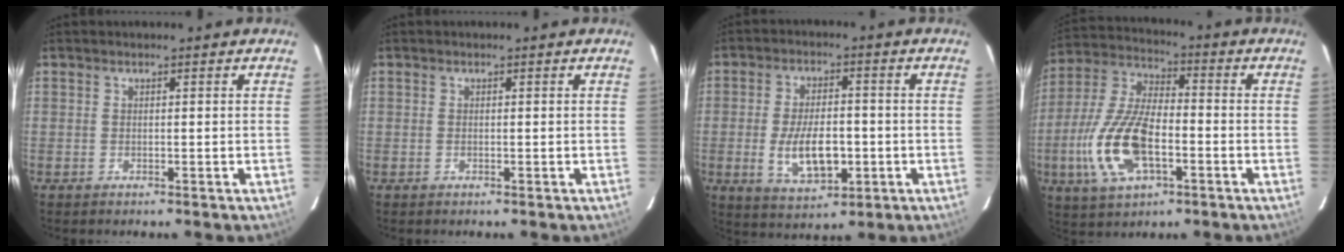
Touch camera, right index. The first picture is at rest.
{"total": 0.0}
{"total": 10.4, "force": [-2.3, 5.0, 8.7], "torque": [-0.171, -0.007, -0.029]}
{"total": 16.1, "force": [-4.9, 7.3, 13.5], "torque": [-0.298, -0.005, -0.089]}